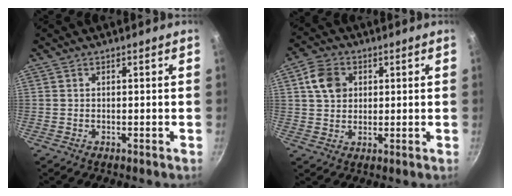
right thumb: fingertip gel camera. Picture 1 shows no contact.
{"total": 7.2, "force": [2.1, 5.6, 3.9], "torque": [-0.054, 0.005, 0.034]}